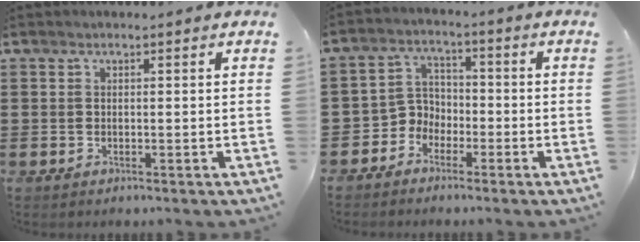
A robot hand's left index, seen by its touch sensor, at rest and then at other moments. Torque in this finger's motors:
{"motor_torque": [0.03, 0.08, -0.08, -0.01]}